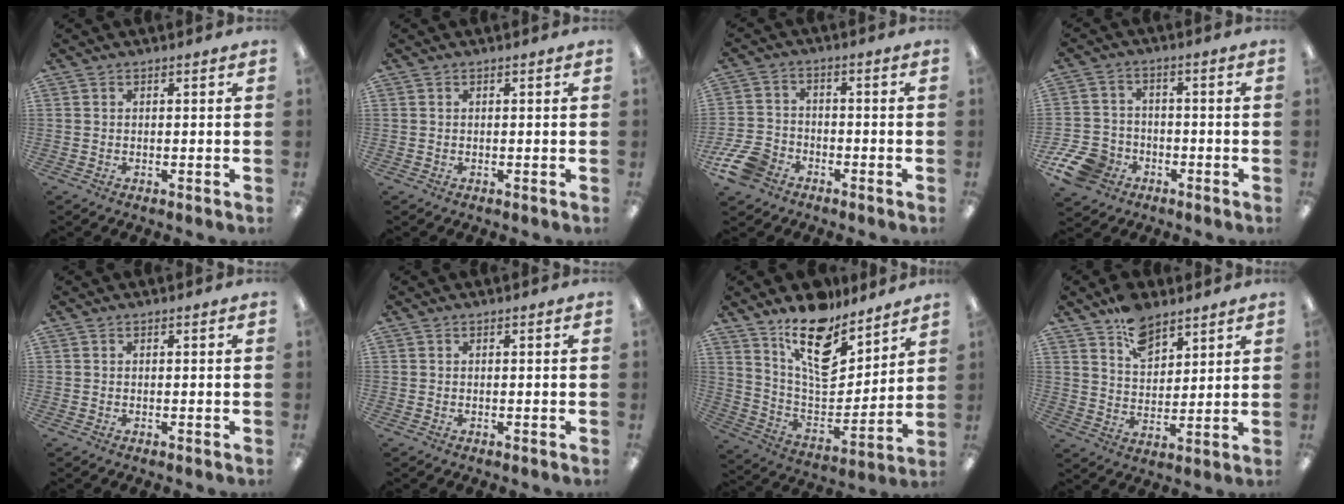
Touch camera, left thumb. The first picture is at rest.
{"total": 0.0}
{"total": 9.0, "force": [-5.7, 5.6, 4.0], "torque": [-0.087, 0.032, -0.105]}
{"total": 10.1, "force": [-5.5, 7.4, 4.2], "torque": [-0.098, 0.039, -0.100]}
{"total": 0.0}
{"total": 0.0}
{"total": 16.7, "force": [11.8, 7.6, 9.0], "torque": [-0.146, -0.083, 0.210]}
{"total": 9.6, "force": [6.9, 5.3, 4.1], "torque": [-0.062, -0.035, 0.124]}